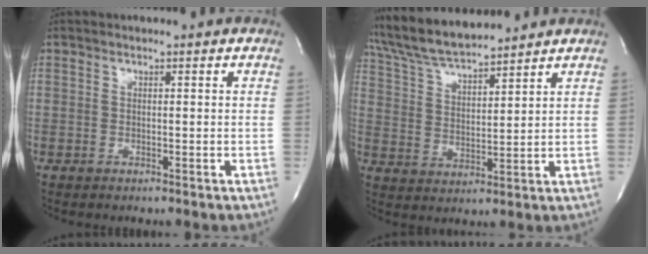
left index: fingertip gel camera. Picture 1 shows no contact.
{"total": 10.7, "force": [10.0, 0.4, 3.7], "torque": [-0.078, 0.019, 0.193]}